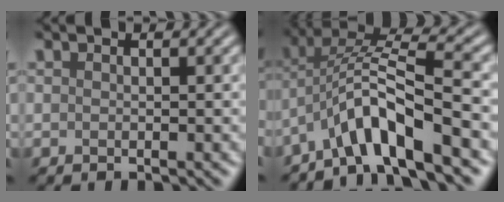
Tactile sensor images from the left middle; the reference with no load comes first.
{"total": 7.1, "force": [-3.7, 1.7, 5.8], "torque": [-0.100, 0.014, -0.074]}